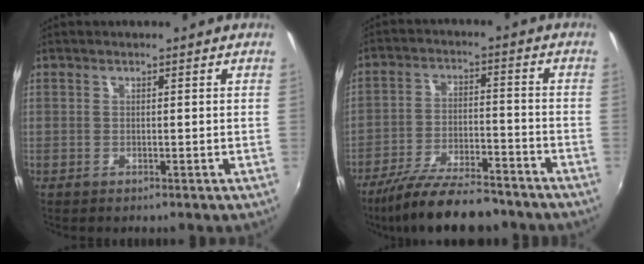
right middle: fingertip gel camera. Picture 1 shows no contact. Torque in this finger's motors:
{"motor_torque": [1.26, -0.88, 0.41, 0.21]}